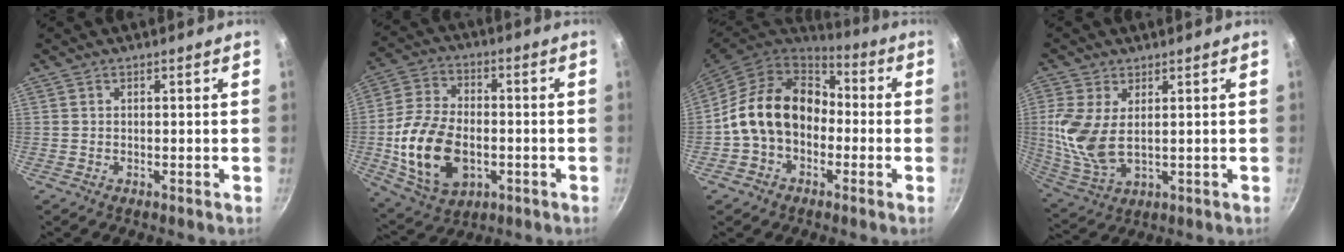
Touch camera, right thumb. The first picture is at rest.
{"total": 17.1, "force": [-3.2, 11.0, 12.7], "torque": [-0.232, 0.016, -0.050]}
{"total": 16.1, "force": [-1.4, 12.5, 10.1], "torque": [-0.142, 0.051, -0.036]}
{"total": 10.9, "force": [2.0, 5.9, 9.0], "torque": [-0.189, -0.013, 0.048]}